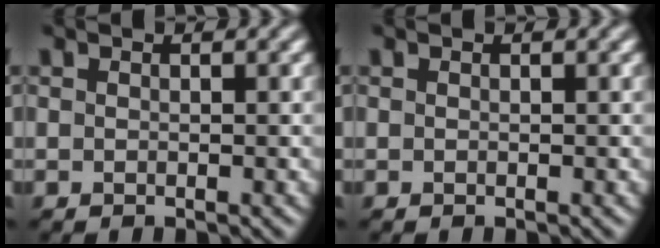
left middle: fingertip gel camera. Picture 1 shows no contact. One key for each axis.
{"total": 0.0}